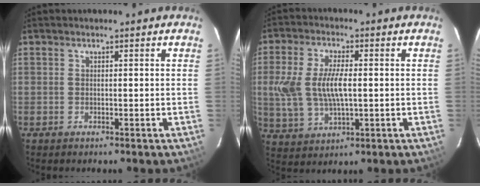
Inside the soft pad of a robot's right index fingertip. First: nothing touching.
{"total": 11.1, "force": [0.2, 5.2, 9.8], "torque": [-0.211, 0.003, 0.010]}